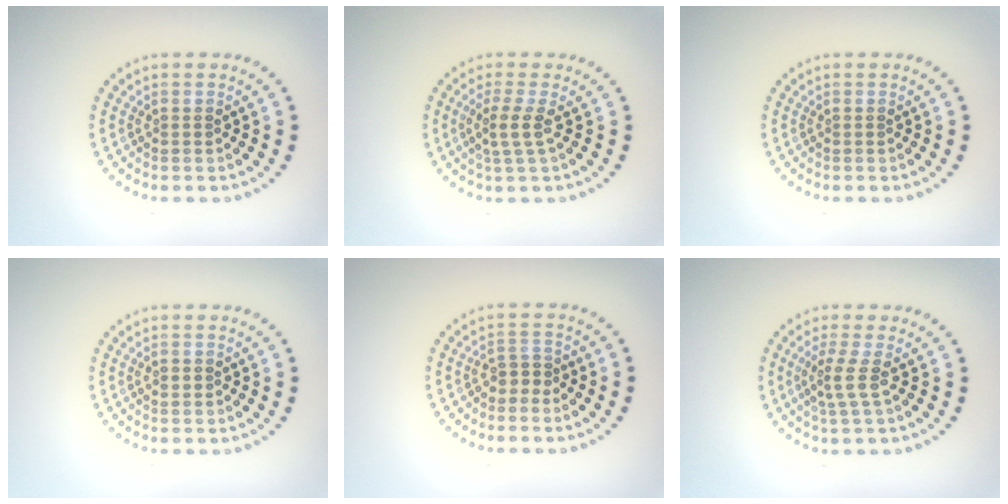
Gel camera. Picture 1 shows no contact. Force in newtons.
{"total": 2.3, "press": 1.8, "slide": 1.4}
{"total": 0.0}
{"total": 0.9, "press": 0.9, "slide": 0.1}
{"total": 1.5, "press": 1.2, "slide": 0.9}
{"total": 2.0, "press": 1.5, "slide": 1.4}